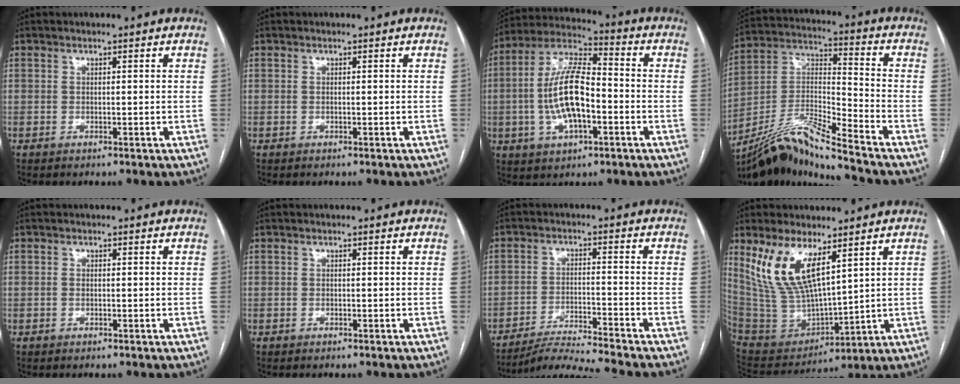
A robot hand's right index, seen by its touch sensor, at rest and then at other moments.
{"total": 0.0}
{"total": 13.7, "force": [-2.3, 5.1, 12.4], "torque": [-0.257, 0.015, -0.042]}
{"total": 15.1, "force": [-13.4, -1.5, 6.9], "torque": [-0.138, 0.014, -0.245]}
{"total": 0.6, "force": [-0.1, 0.4, 0.4], "torque": [-0.011, 0.000, -0.003]}
{"total": 0.0}
{"total": 9.1, "force": [-8.4, -2.7, 2.1], "torque": [-0.027, -0.019, -0.148]}
{"total": 13.8, "force": [7.7, 4.8, 10.5], "torque": [-0.225, 0.003, 0.166]}